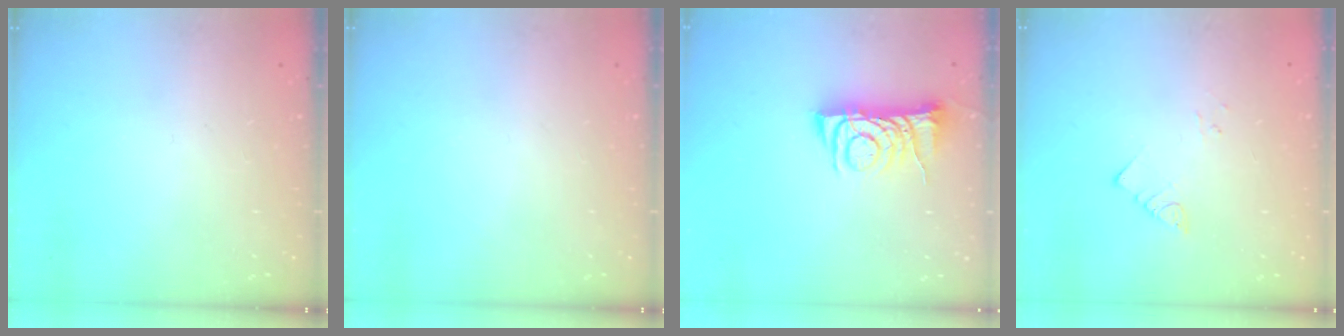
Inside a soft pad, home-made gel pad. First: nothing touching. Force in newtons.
{"total": 0.0}
{"total": 7.7, "press": 7.6, "slide": 0.8}
{"total": 2.9, "press": 2.9, "slide": 0.2}